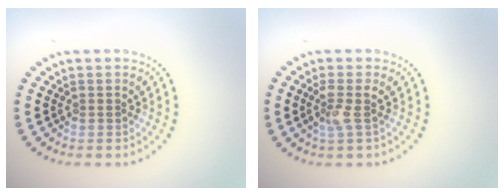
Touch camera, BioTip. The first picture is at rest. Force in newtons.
{"total": 1.9, "press": 1.5, "slide": 1.2}